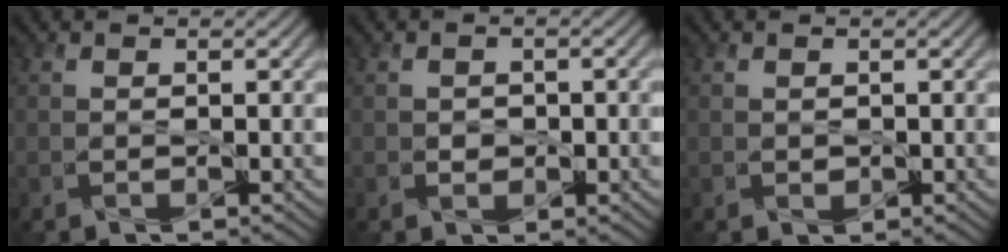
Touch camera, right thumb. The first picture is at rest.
{"total": 0.5, "force": [-0.1, 0.5, 0.3], "torque": [0.000, 0.000, -0.007]}
{"total": 0.7, "force": [0.2, 0.5, 0.4], "torque": [-0.018, -0.003, 0.008]}